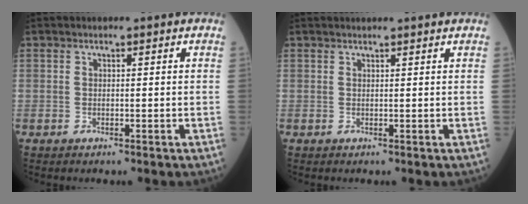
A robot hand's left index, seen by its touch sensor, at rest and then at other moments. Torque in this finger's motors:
{"motor_torque": [1.04, -1.10, 0.27, 0.14]}